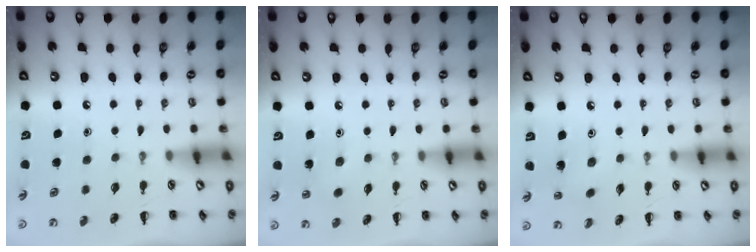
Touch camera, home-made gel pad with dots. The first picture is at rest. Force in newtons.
{"total": 5.0, "press": 4.7, "slide": 1.6}
{"total": 1.4, "press": 1.2, "slide": 0.6}